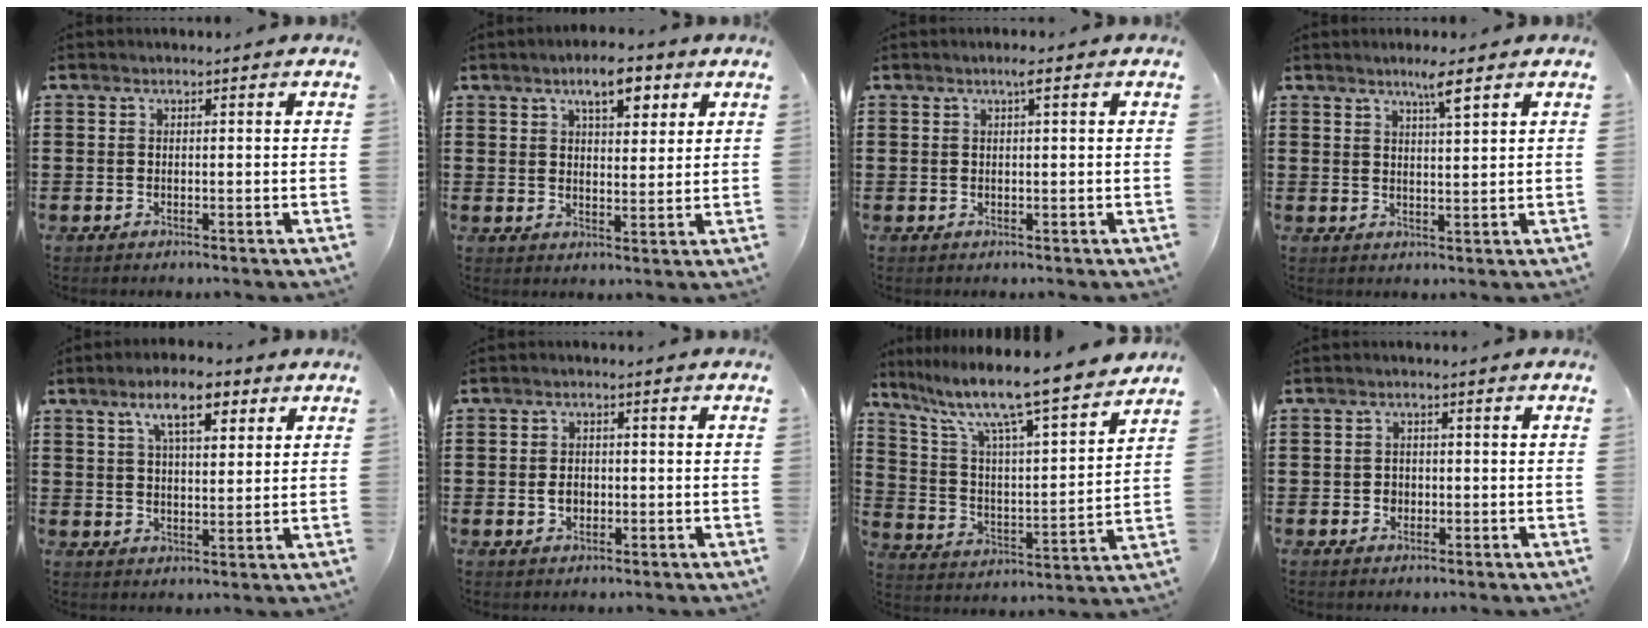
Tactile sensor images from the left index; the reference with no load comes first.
{"total": 6.6, "force": [4.1, 2.9, 4.3], "torque": [-0.065, 0.000, 0.065]}
{"total": 1.7, "force": [0.8, 0.1, 1.5], "torque": [-0.031, 0.003, 0.013]}
{"total": 4.2, "force": [3.1, 0.1, 2.9], "torque": [-0.047, -0.003, 0.049]}
{"total": 8.0, "force": [4.9, 2.8, 5.8], "torque": [-0.102, -0.001, 0.080]}
{"total": 2.2, "force": [-0.3, 1.6, 1.4], "torque": [-0.031, 0.006, -0.009]}
{"total": 10.4, "force": [8.8, 0.2, 5.6], "torque": [-0.135, -0.068, 0.140]}
{"total": 1.5, "force": [-0.3, 1.4, 0.3], "torque": [-0.011, 0.005, -0.009]}